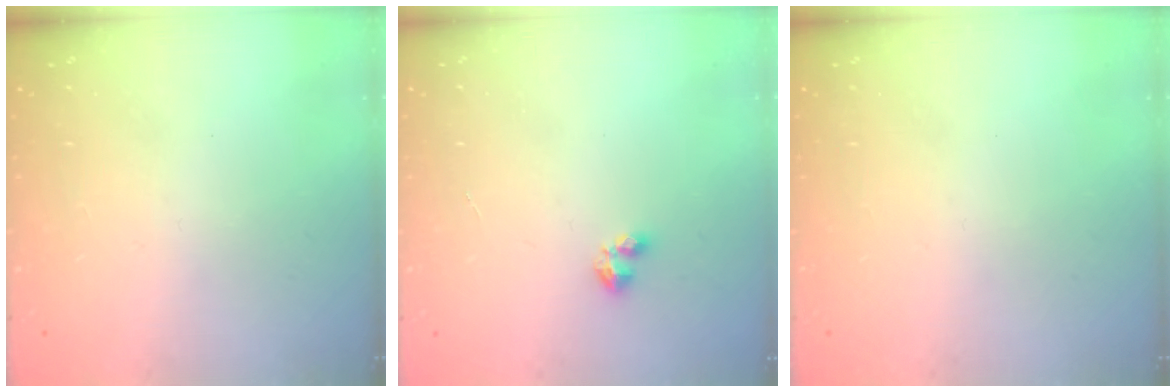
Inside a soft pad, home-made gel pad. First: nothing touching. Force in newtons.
{"total": 1.9, "press": 1.9, "slide": 0.4}
{"total": 0.0}